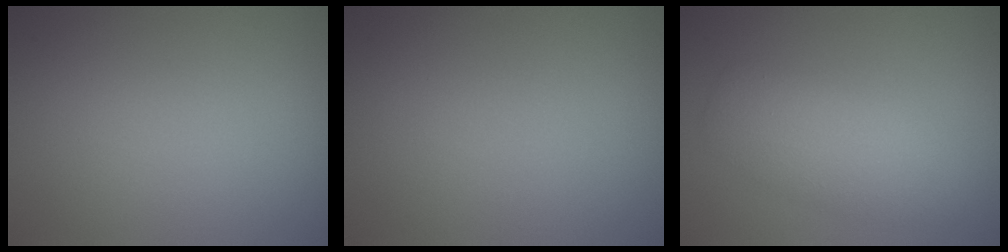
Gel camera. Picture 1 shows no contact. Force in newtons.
{"total": 0.0}
{"total": 4.1, "press": 4.1, "slide": 0.4}